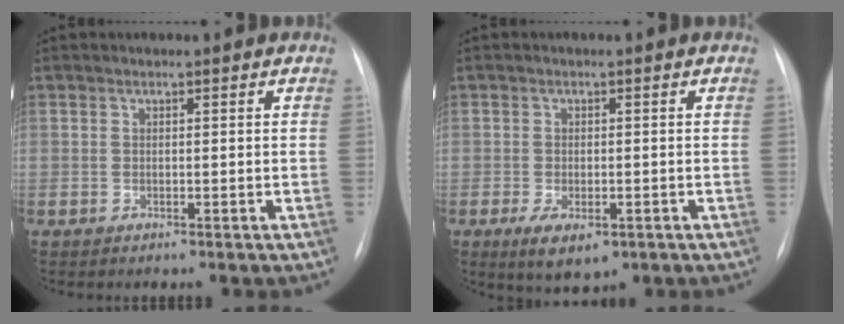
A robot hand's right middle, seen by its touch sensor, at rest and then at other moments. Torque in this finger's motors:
{"motor_torque": [0.19, -0.32, 0.30, 0.07]}